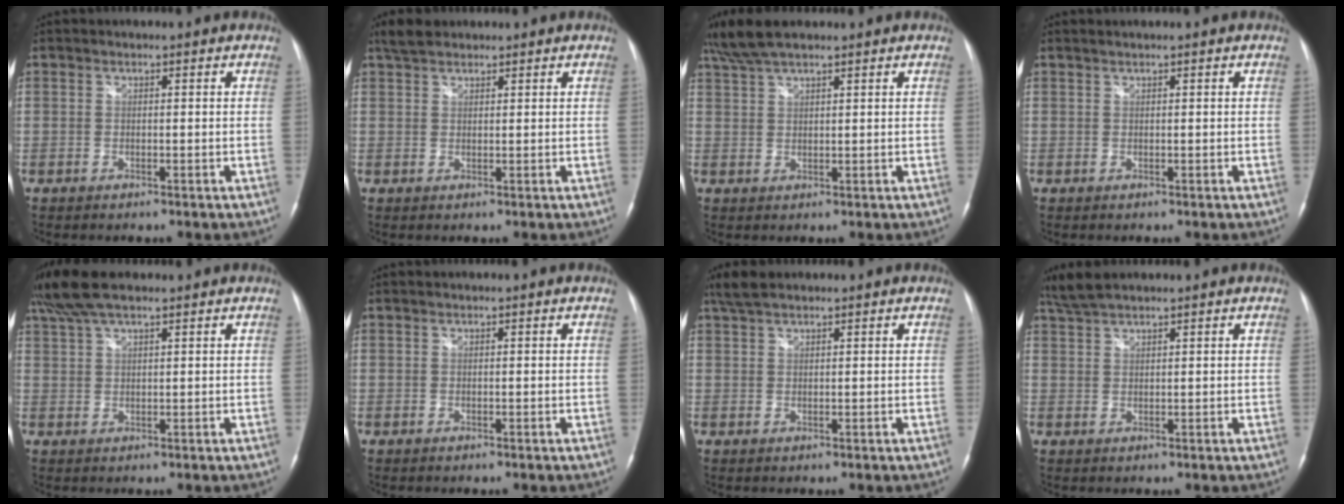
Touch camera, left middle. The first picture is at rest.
{"total": 3.3, "force": [2.7, 1.4, 1.2], "torque": [-0.030, 0.015, 0.051]}
{"total": 6.3, "force": [5.2, 1.1, 3.4], "torque": [-0.077, 0.028, 0.102]}
{"total": 0.6, "force": [0.5, -0.1, 0.3], "torque": [-0.008, 0.007, 0.014]}
{"total": 7.6, "force": [6.0, 1.7, 4.4], "torque": [-0.094, 0.034, 0.114]}
{"total": 0.0}
{"total": 3.5, "force": [2.9, 1.0, 1.8], "torque": [-0.044, 0.017, 0.059]}
{"total": 3.9, "force": [3.5, 0.4, 1.8], "torque": [-0.048, 0.019, 0.074]}